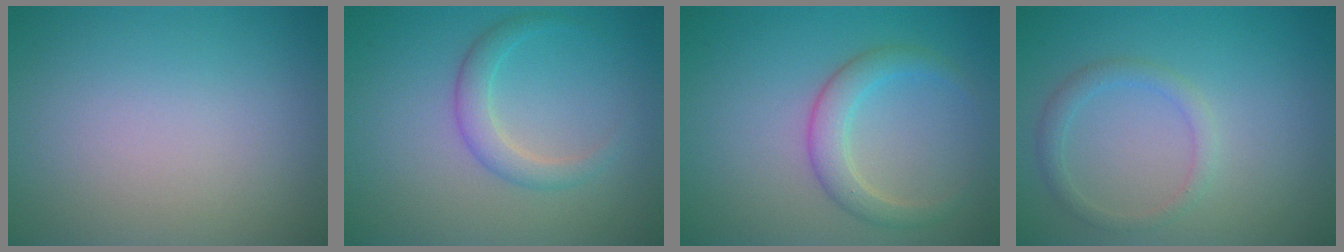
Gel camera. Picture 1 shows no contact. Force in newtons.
{"total": 2.2, "press": 2.2, "slide": 0.1}
{"total": 2.9, "press": 2.9, "slide": 0.3}
{"total": 1.7, "press": 1.7, "slide": 0.2}